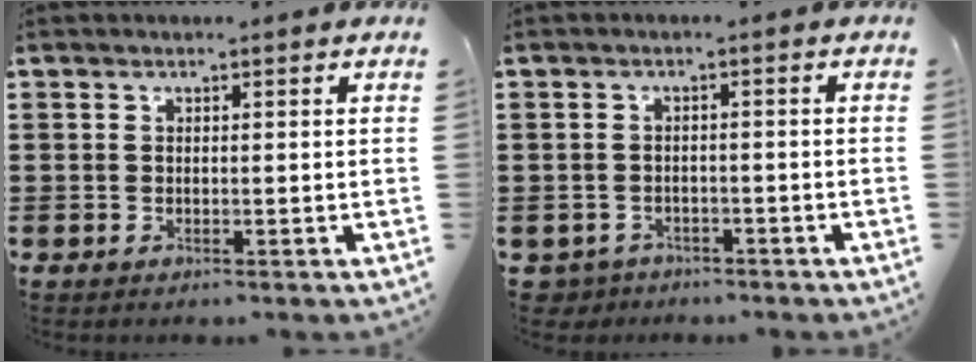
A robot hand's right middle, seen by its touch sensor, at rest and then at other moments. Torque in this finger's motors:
{"motor_torque": [-0.48, 0.68, -0.02, -0.01]}